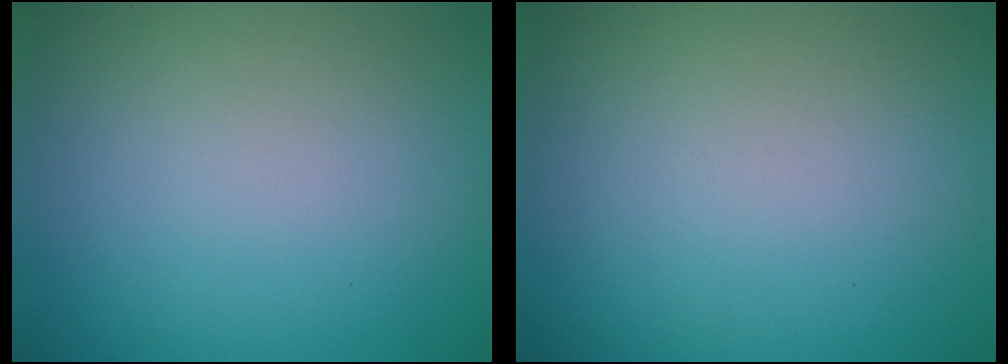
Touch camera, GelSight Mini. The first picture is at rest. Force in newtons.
{"total": 0.0}